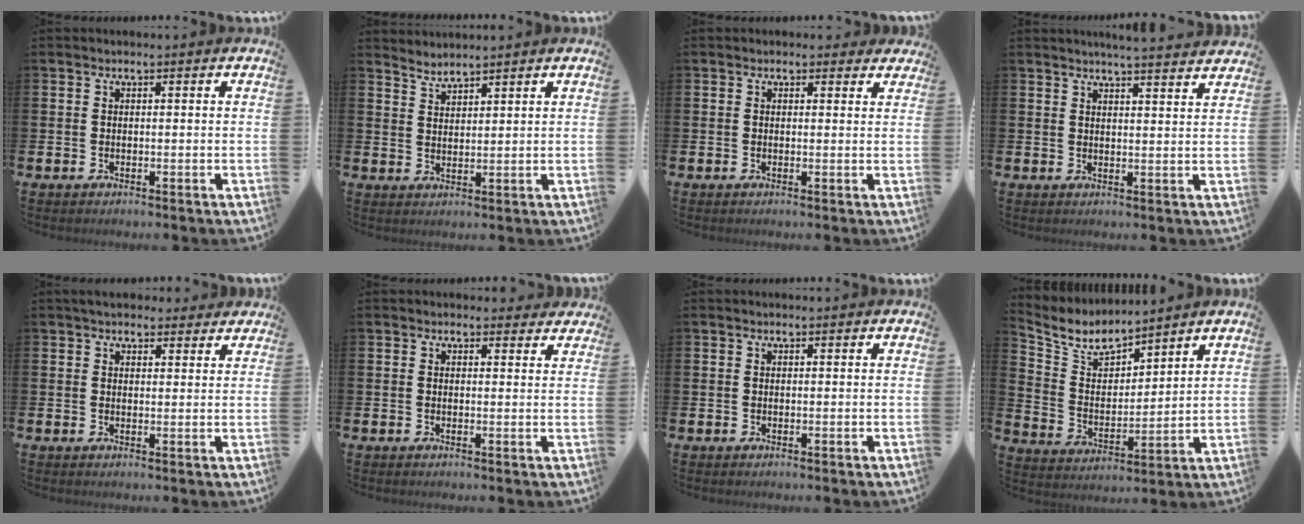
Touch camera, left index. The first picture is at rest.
{"total": 2.5, "force": [2.5, -0.1, -0.4], "torque": [-0.006, -0.009, 0.048]}
{"total": 1.0, "force": [0.7, 0.7, 0.2], "torque": [0.003, 0.006, 0.011]}
{"total": 4.1, "force": [4.0, -0.6, 0.5], "torque": [-0.009, -0.026, 0.069]}
{"total": 3.6, "force": [3.3, 1.3, 0.2], "torque": [-0.004, -0.011, 0.060]}
{"total": 0.7, "force": [-0.3, 0.6, 0.3], "torque": [-0.004, 0.006, -0.008]}
{"total": 0.0}
{"total": 6.5, "force": [6.1, 1.6, 1.6], "torque": [-0.067, -0.037, 0.107]}